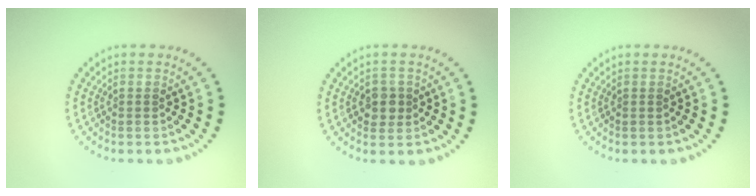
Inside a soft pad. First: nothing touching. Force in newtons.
{"total": 1.9, "press": 1.8, "slide": 0.7}
{"total": 0.0}